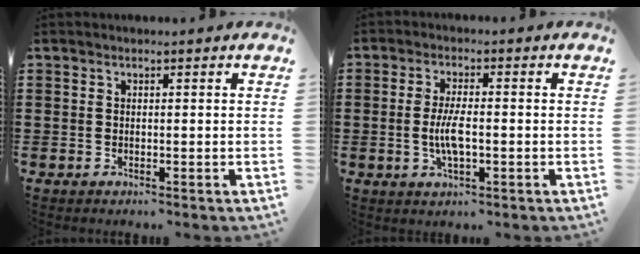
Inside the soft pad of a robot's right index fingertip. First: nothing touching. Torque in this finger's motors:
{"motor_torque": [0.99, 1.15, 0.15, 0.08]}